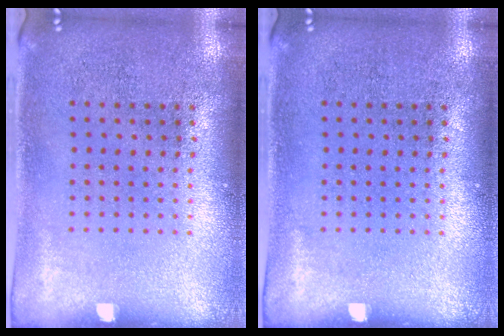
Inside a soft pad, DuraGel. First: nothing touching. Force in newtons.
{"total": 0.0}